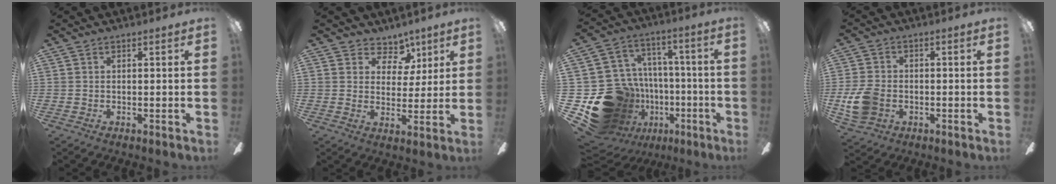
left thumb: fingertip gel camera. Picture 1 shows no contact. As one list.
[{"total": 7.5, "force": [4.6, 5.6, 2.0], "torque": [-0.024, -0.025, 0.084]}, {"total": 24.4, "force": [-10.2, 19.4, 10.7], "torque": [-0.194, 0.038, -0.092]}, {"total": 9.4, "force": [-2.2, 7.2, 5.5], "torque": [-0.121, 0.014, -0.040]}]